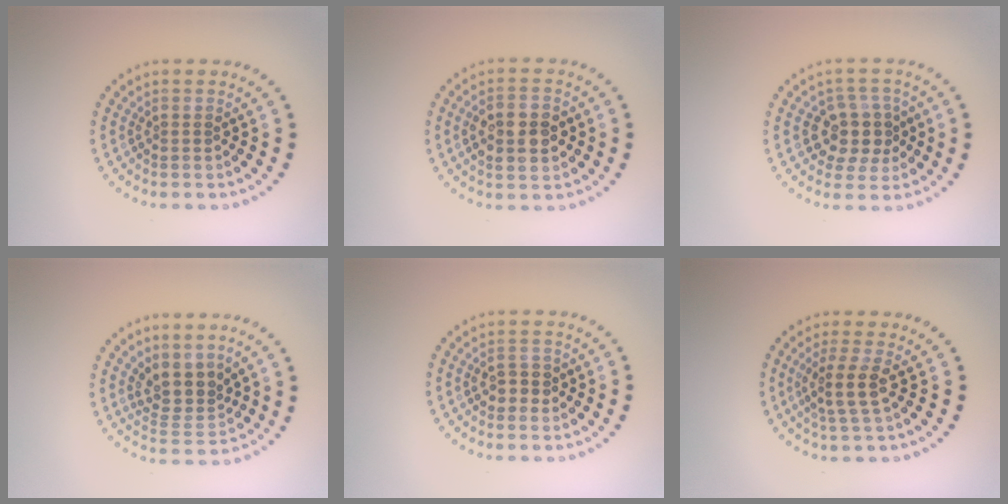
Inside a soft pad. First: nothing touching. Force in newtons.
{"total": 4.3, "press": 4.3, "slide": 0.4}
{"total": 4.0, "press": 3.7, "slide": 1.5}
{"total": 3.3, "press": 2.5, "slide": 2.1}
{"total": 1.9, "press": 1.8, "slide": 0.4}
{"total": 2.7, "press": 2.3, "slide": 1.6}